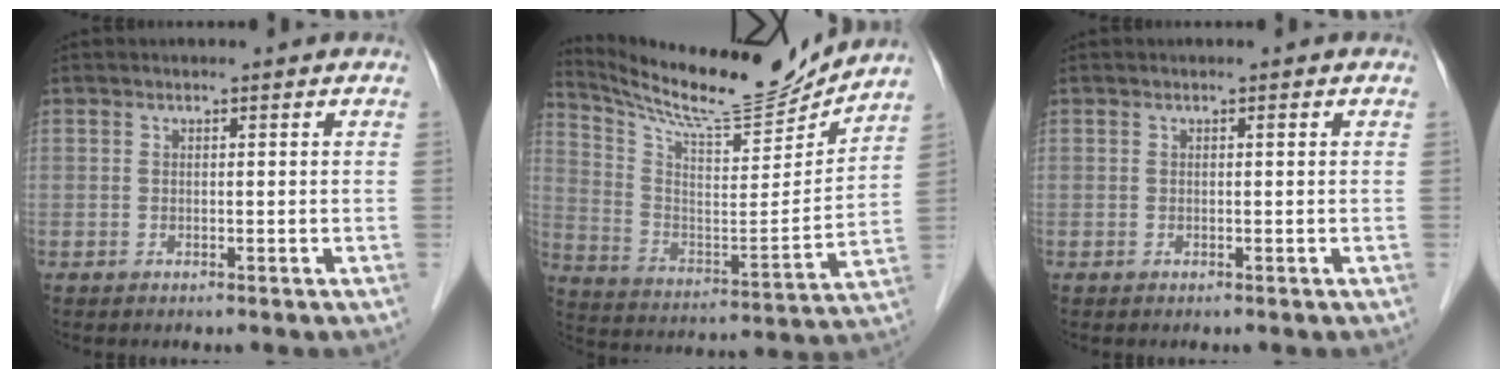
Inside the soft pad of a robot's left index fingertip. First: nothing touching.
{"total": 18.4, "force": [17.3, 1.5, 5.9], "torque": [-0.129, -0.038, 0.280]}
{"total": 0.0}